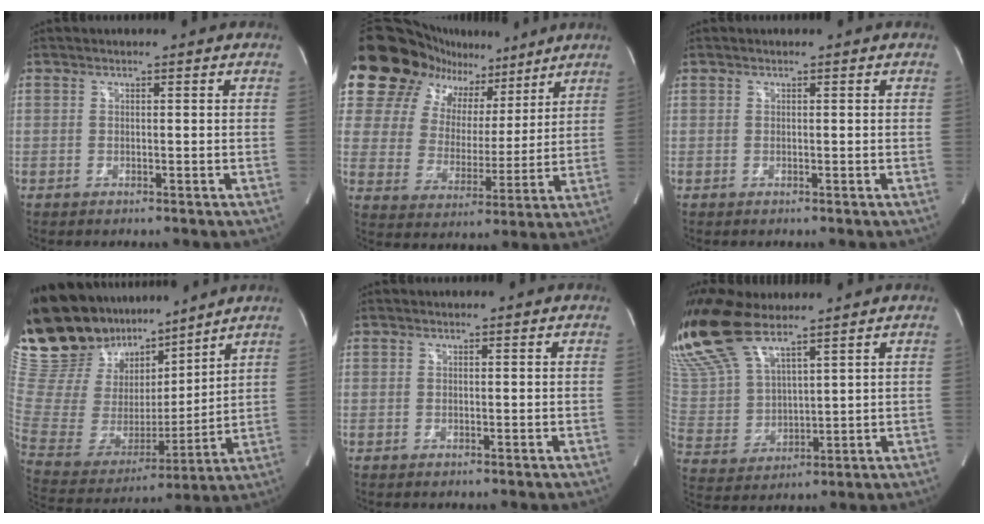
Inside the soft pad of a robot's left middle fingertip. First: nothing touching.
{"total": 22.3, "force": [15.8, 13.4, 8.1], "torque": [-0.183, 0.065, 0.255]}
{"total": 0.0}
{"total": 22.6, "force": [19.2, 7.4, 9.3], "torque": [-0.187, 0.011, 0.345]}
{"total": 0.0}
{"total": 15.8, "force": [12.5, 4.4, 8.6], "torque": [-0.203, 0.005, 0.256]}